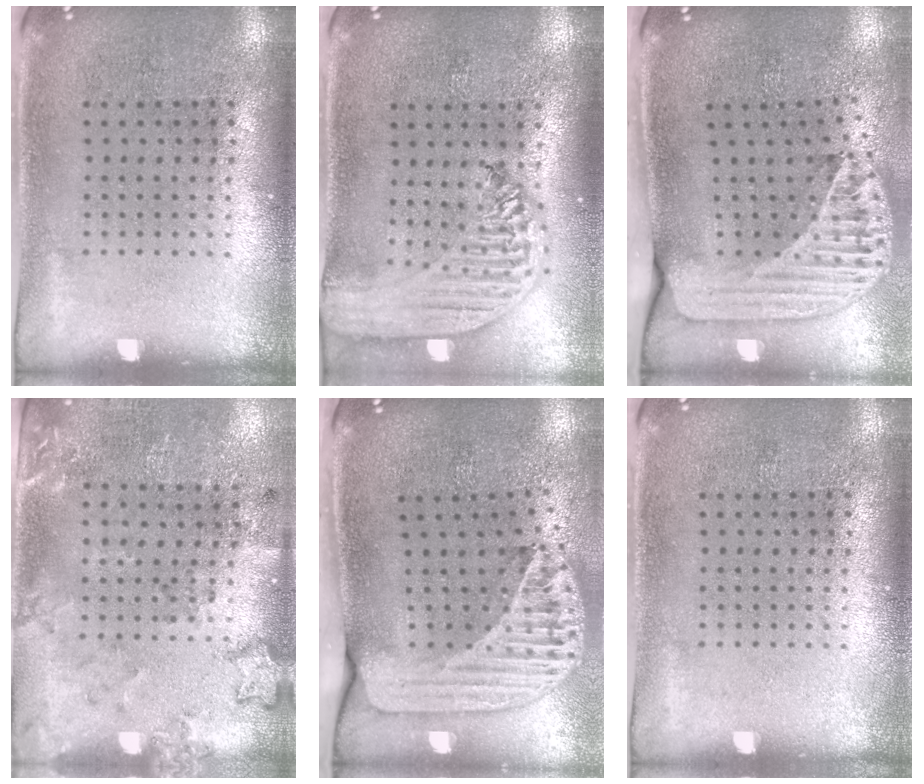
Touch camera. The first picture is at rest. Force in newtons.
{"total": 2.8, "press": 2.3, "slide": 1.6}
{"total": 2.6, "press": 1.8, "slide": 1.8}
{"total": 2.0, "press": 1.4, "slide": 1.4}
{"total": 2.6, "press": 1.8, "slide": 1.8}
{"total": 0.0}